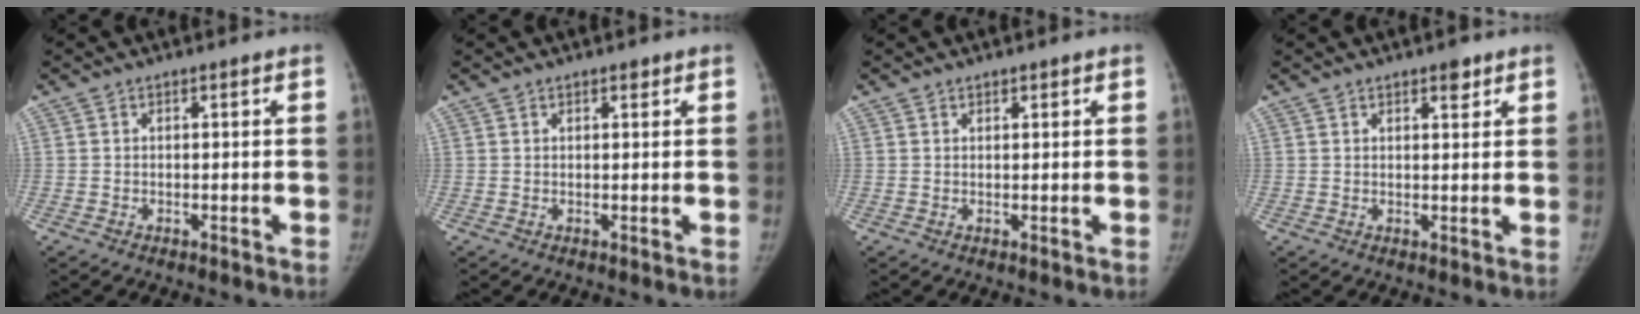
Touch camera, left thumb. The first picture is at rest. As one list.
[{"total": 1.2, "force": [0.8, 0.6, 0.6], "torque": [-0.001, -0.002, 0.008]}, {"total": 0.9, "force": [0.7, 0.5, 0.3], "torque": [0.005, -0.003, 0.006]}, {"total": 2.6, "force": [1.7, 1.2, 1.5], "torque": [-0.010, -0.008, 0.023]}]